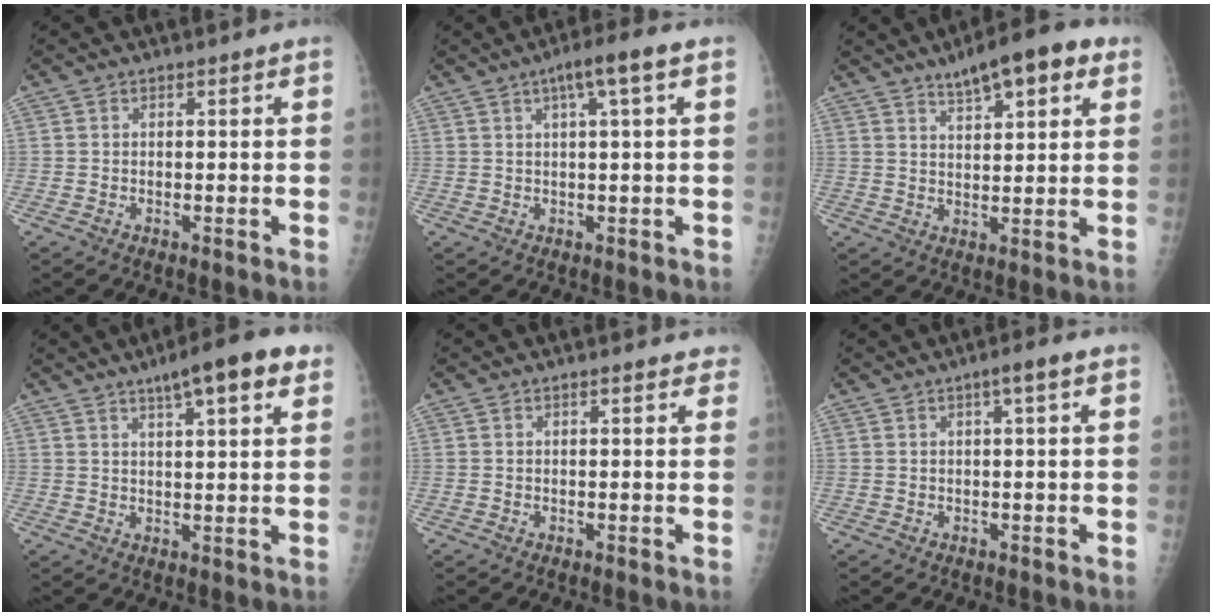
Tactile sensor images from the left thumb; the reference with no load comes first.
{"total": 5.5, "force": [2.2, 0.1, 5.0], "torque": [-0.088, 0.012, 0.037]}
{"total": 11.0, "force": [6.4, 3.6, 8.1], "torque": [-0.096, -0.009, 0.092]}
{"total": 10.6, "force": [6.2, 2.2, 8.4], "torque": [-0.108, -0.010, 0.085]}
{"total": 2.1, "force": [1.5, 0.8, 1.3], "torque": [-0.002, 0.002, 0.013]}
{"total": 2.8, "force": [1.1, 0.1, 2.5], "torque": [-0.046, 0.006, 0.018]}